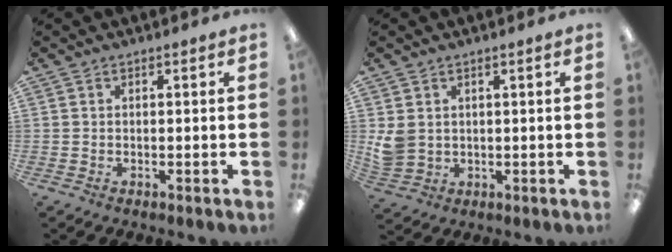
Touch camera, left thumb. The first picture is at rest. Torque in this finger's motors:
{"motor_torque": [0.42, 0.38, 0.58, -0.29, 0.03]}